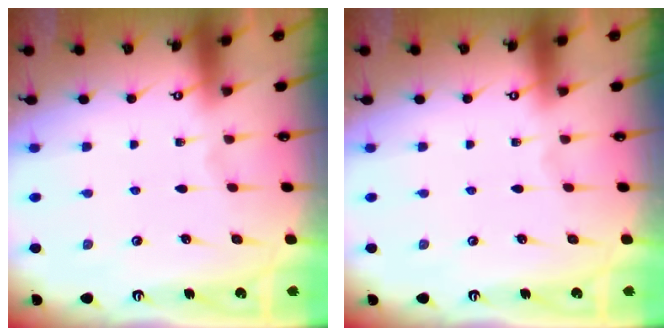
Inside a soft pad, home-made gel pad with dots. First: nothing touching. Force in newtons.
{"total": 0.0}